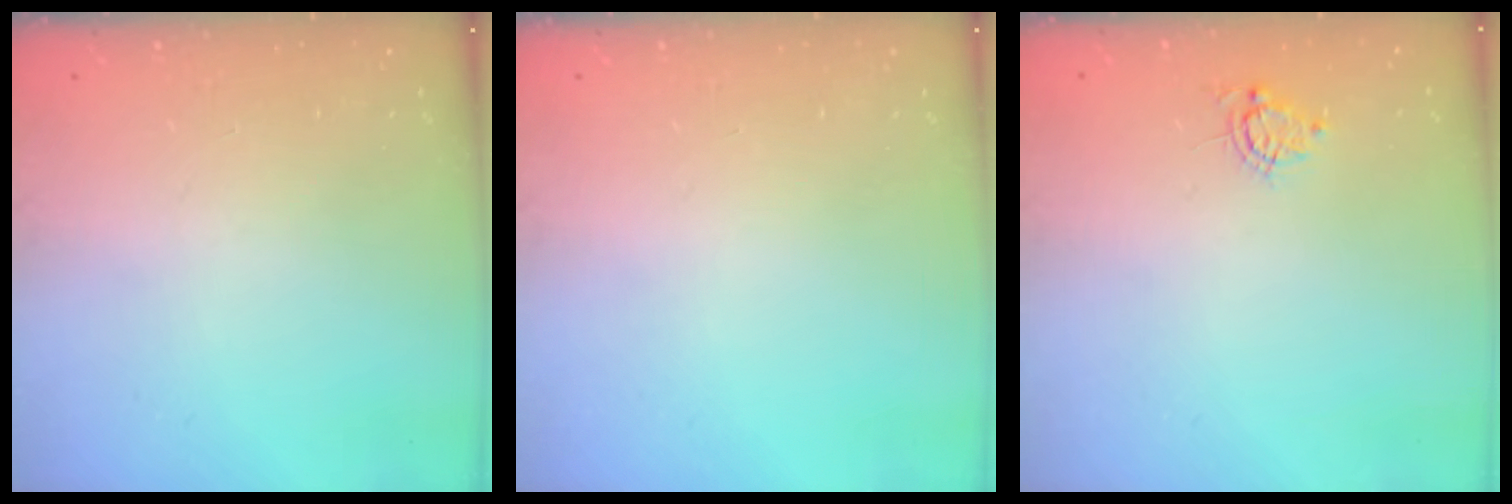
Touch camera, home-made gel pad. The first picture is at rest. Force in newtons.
{"total": 0.0}
{"total": 5.1, "press": 5.0, "slide": 1.1}